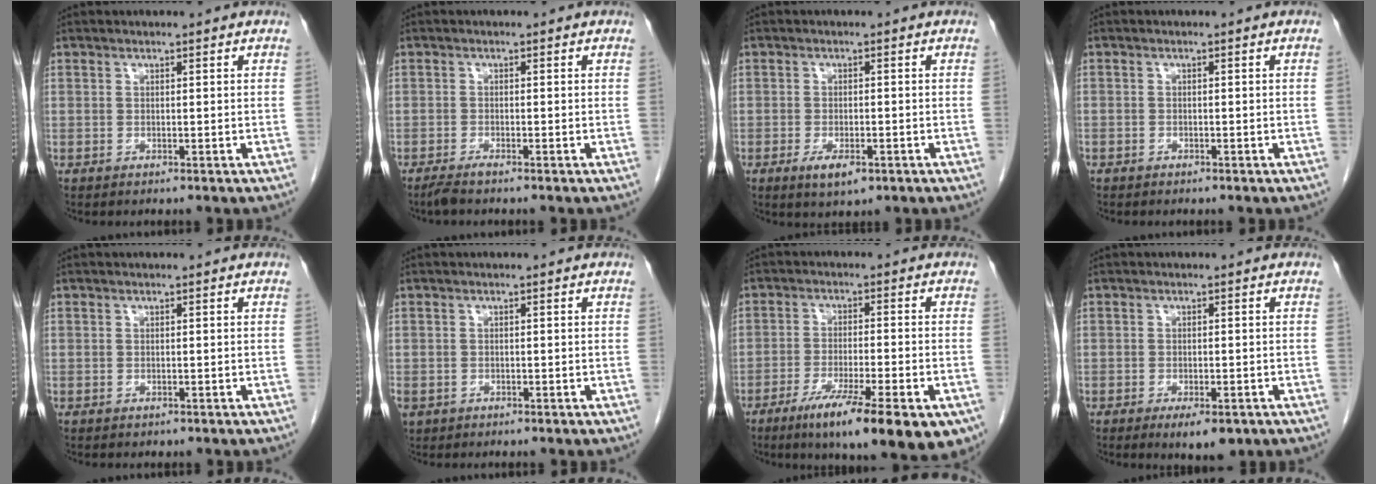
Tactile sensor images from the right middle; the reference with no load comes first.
{"total": 1.7, "force": [-1.4, 0.0, 0.9], "torque": [-0.026, -0.006, -0.029]}
{"total": 3.9, "force": [-2.0, 1.4, 3.0], "torque": [-0.056, -0.004, -0.026]}
{"total": 0.5, "force": [-0.4, 0.2, 0.2], "torque": [-0.004, 0.002, -0.011]}
{"total": 0.0}
{"total": 2.1, "force": [-1.1, 1.7, 0.7], "torque": [-0.018, -0.001, -0.016]}
{"total": 15.4, "force": [-9.1, 2.3, 12.3], "torque": [-0.147, -0.029, -0.138]}
{"total": 4.7, "force": [-2.7, 1.6, 3.4], "torque": [-0.046, -0.005, -0.031]}